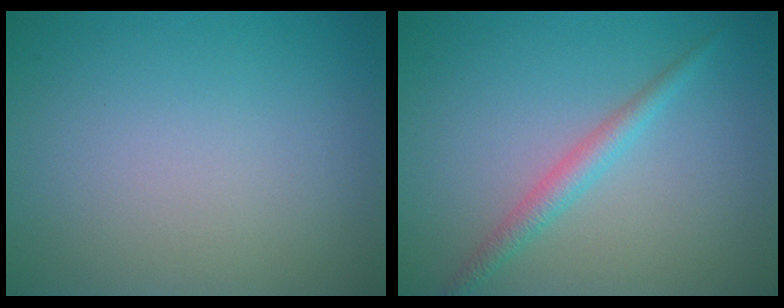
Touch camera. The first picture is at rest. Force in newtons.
{"total": 2.1, "press": 2.1, "slide": 0.0}